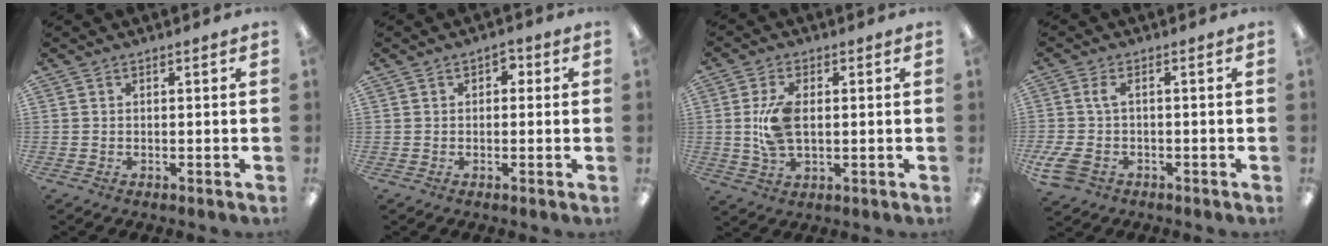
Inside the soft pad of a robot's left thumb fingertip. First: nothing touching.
{"total": 2.0, "force": [0.3, 1.5, 1.2], "torque": [-0.016, 0.005, 0.002]}
{"total": 10.0, "force": [0.7, 5.7, 8.2], "torque": [-0.168, 0.005, 0.010]}
{"total": 6.4, "force": [-0.7, 3.8, 5.1], "torque": [-0.130, -0.001, -0.020]}